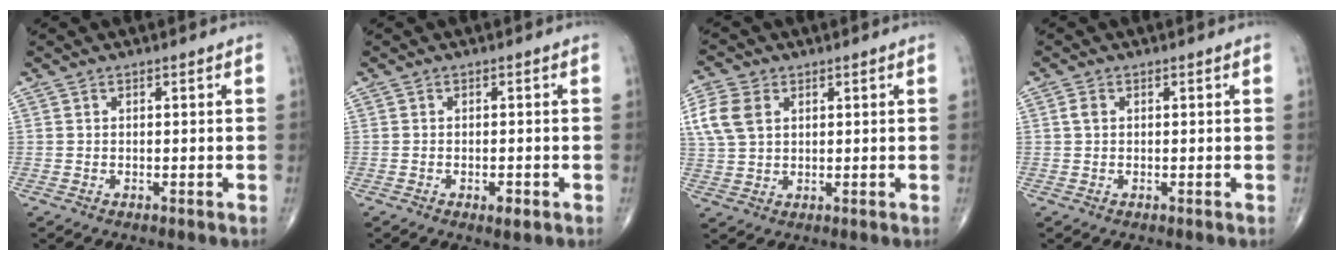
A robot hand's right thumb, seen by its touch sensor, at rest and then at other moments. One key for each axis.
{"total": 2.2, "fx": -1.0, "fy": 0.9, "fz": 1.7, "tx": -0.025, "ty": 0.000, "tz": -0.014}
{"total": 7.6, "fx": 2.4, "fy": 5.3, "fz": 4.9, "tx": -0.107, "ty": 0.002, "tz": 0.048}
{"total": 1.5, "fx": 0.3, "fy": 1.1, "fz": 1.0, "tx": -0.021, "ty": 0.004, "tz": 0.005}